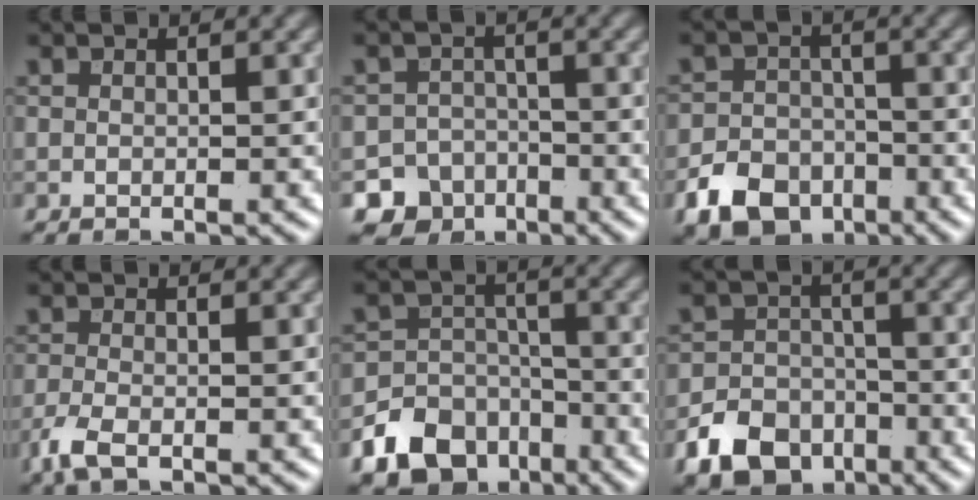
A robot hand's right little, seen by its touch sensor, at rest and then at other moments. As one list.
[{"total": 6.0, "force": [-4.0, 4.4, 0.4], "torque": [0.022, -0.008, -0.064]}, {"total": 5.8, "force": [-3.3, 4.1, 2.4], "torque": [-0.043, -0.007, -0.063]}, {"total": 2.5, "force": [-1.5, 0.9, 1.8], "torque": [-0.049, -0.009, -0.039]}, {"total": 8.5, "force": [-5.2, 6.1, 2.8], "torque": [-0.037, -0.012, -0.104]}, {"total": 6.6, "force": [-3.9, 4.6, 2.6], "torque": [-0.041, -0.009, -0.073]}]